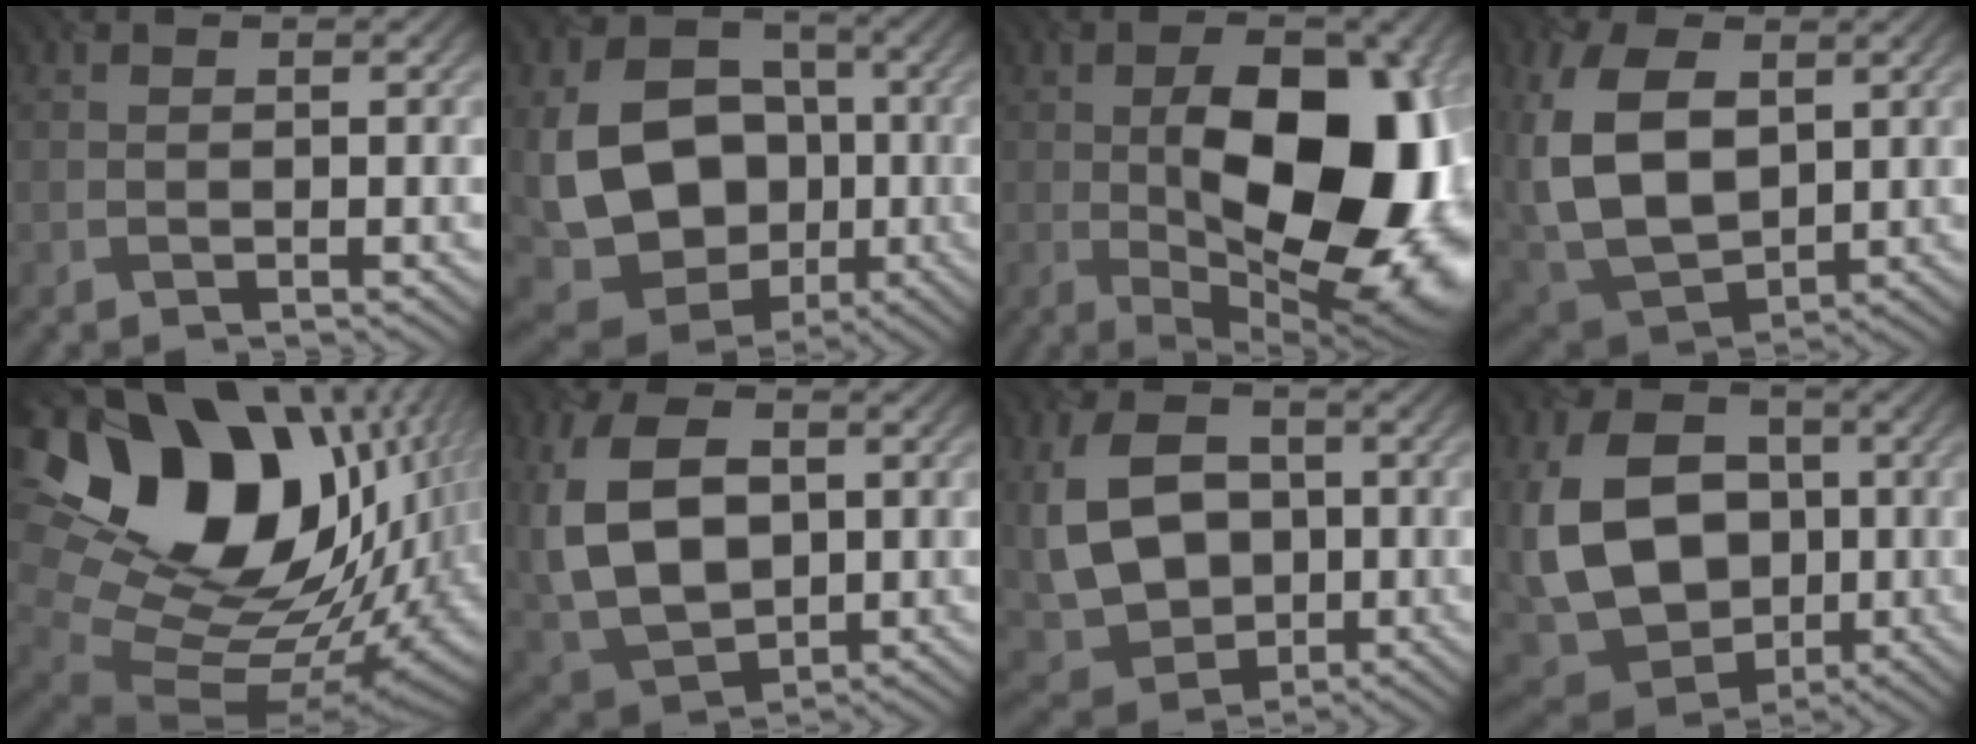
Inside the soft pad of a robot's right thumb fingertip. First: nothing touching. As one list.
[{"total": 15.4, "force": [-1.7, 11.8, 9.7], "torque": [-0.199, -0.027, -0.028]}, {"total": 18.4, "force": [-0.6, 9.1, 16.0], "torque": [-0.209, 0.004, -0.008]}, {"total": 14.2, "force": [2.5, 9.2, 10.6], "torque": [-0.266, -0.003, 0.055]}, {"total": 22.4, "force": [6.8, 15.5, 14.7], "torque": [-0.295, -0.006, 0.156]}, {"total": 13.0, "force": [1.6, 8.6, 9.6], "torque": [-0.240, -0.002, 0.036]}, {"total": 11.3, "force": [0.3, 8.2, 7.8], "torque": [-0.186, -0.007, 0.007]}, {"total": 15.7, "force": [-0.2, 11.5, 10.6], "torque": [-0.240, -0.009, -0.003]}]